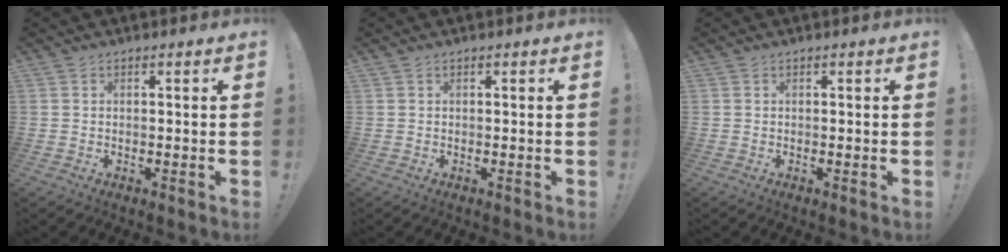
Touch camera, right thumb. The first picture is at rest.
{"total": 0.0}
{"total": 0.0}